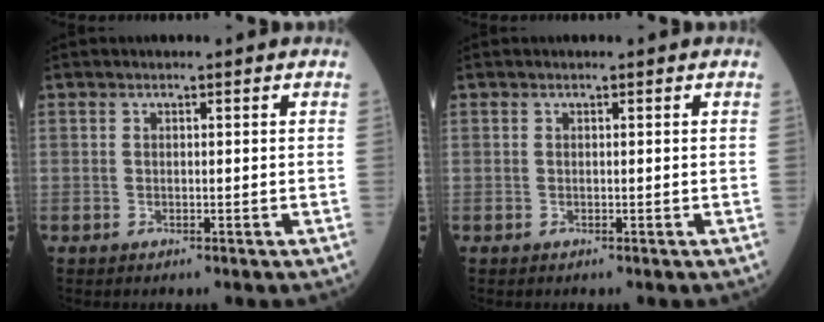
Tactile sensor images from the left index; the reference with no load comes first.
{"total": 0.0}